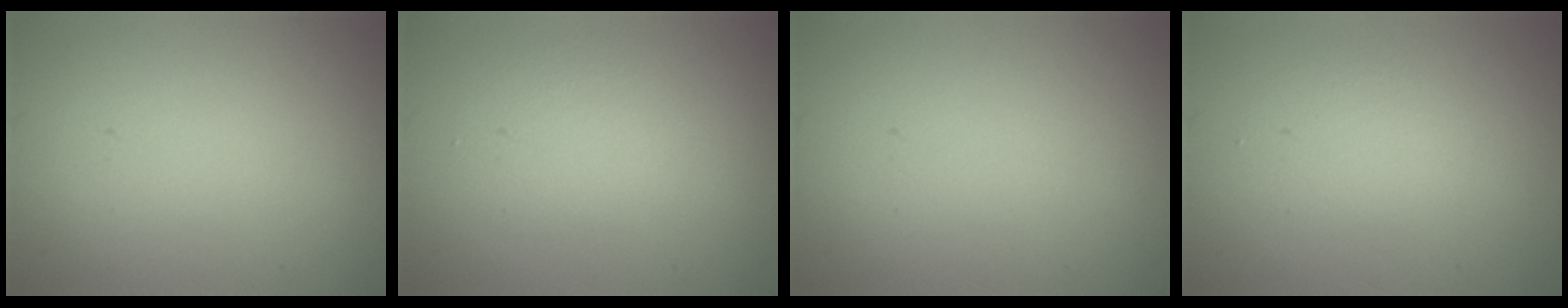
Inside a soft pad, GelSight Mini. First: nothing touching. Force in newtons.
{"total": 2.2, "press": 2.2, "slide": 0.0}
{"total": 0.0}
{"total": 1.9, "press": 1.9, "slide": 0.0}